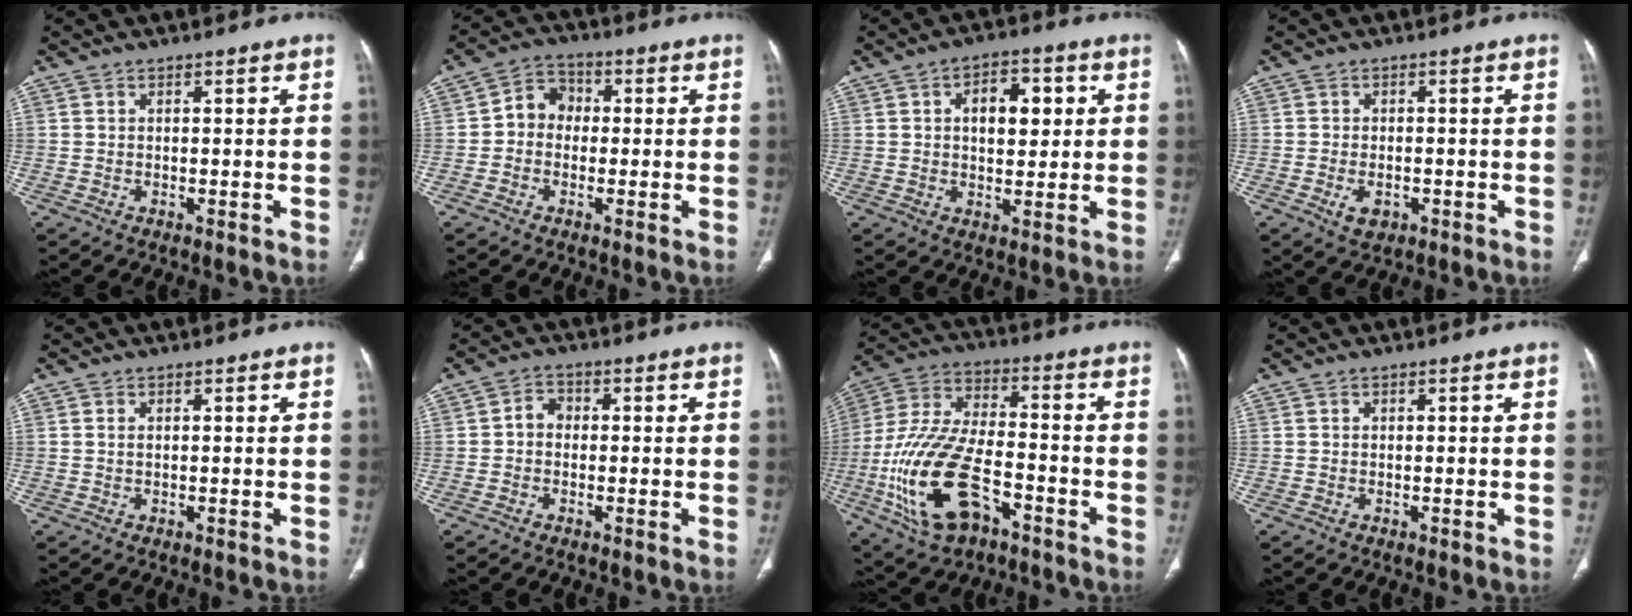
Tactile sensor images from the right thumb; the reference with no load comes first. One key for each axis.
{"total": 5.7, "fx": -0.3, "fy": 4.9, "fz": 2.9, "tx": -0.023, "ty": 0.024, "tz": -0.020}
{"total": 8.8, "fx": 2.0, "fy": 5.0, "fz": 6.9, "tx": -0.072, "ty": 0.003, "tz": 0.032}
{"total": 3.4, "fx": -1.3, "fy": 2.2, "fz": 2.3, "tx": -0.034, "ty": 0.004, "tz": -0.015}
{"total": 0.6, "fx": 0.2, "fy": 0.3, "fz": 0.5, "tx": -0.016, "ty": 0.004, "tz": 0.007}
{"total": 2.8, "fx": -0.3, "fy": 2.2, "fz": 1.6, "tx": -0.014, "ty": 0.014, "tz": -0.015}
{"total": 20.6, "fx": -7.8, "fy": 10.2, "fz": 16.1, "tx": -0.332, "ty": 0.030, "tz": -0.135}
{"total": 0.0}